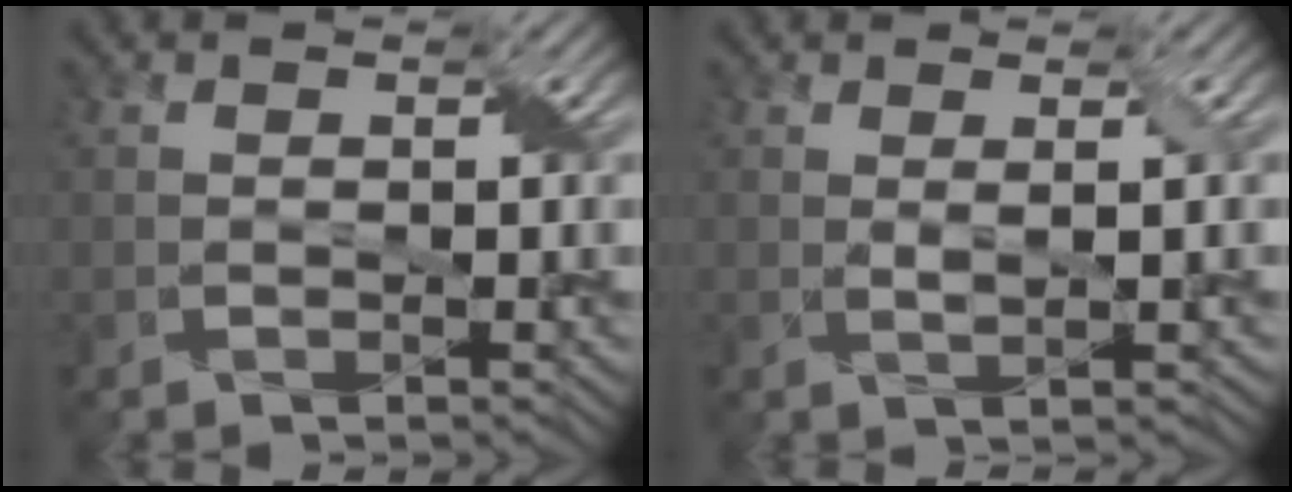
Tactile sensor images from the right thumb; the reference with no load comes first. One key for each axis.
{"total": 1.5, "fx": 0.6, "fy": 0.1, "fz": 1.4, "tx": -0.030, "ty": 0.005, "tz": 0.009}